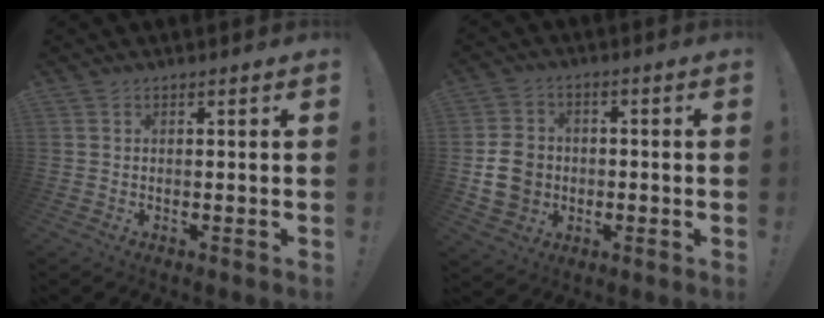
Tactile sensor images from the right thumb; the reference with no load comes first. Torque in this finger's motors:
{"motor_torque": [0.37, 0.09, -0.19, 0.04, 0.11]}